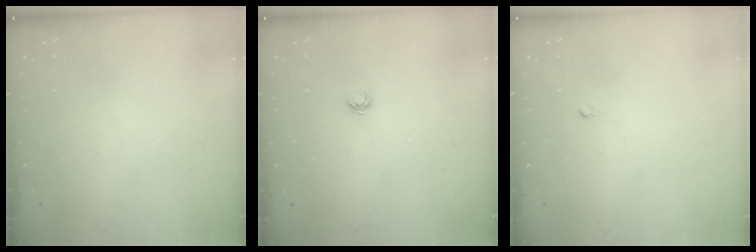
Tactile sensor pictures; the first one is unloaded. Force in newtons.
{"total": 3.7, "press": 3.7, "slide": 0.5}
{"total": 2.5, "press": 2.5, "slide": 0.2}